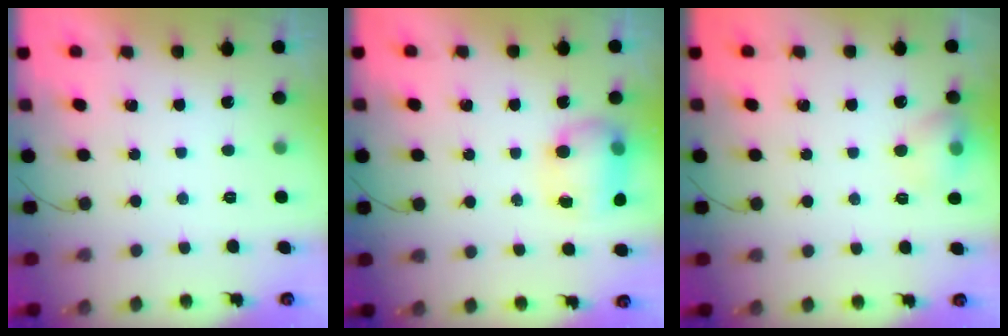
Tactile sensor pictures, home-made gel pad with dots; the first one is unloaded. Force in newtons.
{"total": 11.7, "press": 9.4, "slide": 7.0}
{"total": 8.1, "press": 8.0, "slide": 1.5}